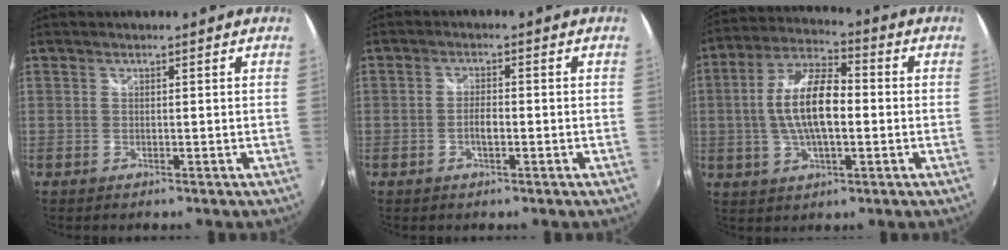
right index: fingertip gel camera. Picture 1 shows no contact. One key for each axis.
{"total": 2.6, "fx": -0.9, "fy": 0.9, "fz": 2.2, "tx": -0.045, "ty": 0.002, "tz": -0.018}
{"total": 12.5, "fx": -0.7, "fy": 4.9, "fz": 11.4, "tx": -0.228, "ty": 0.012, "tz": -0.016}